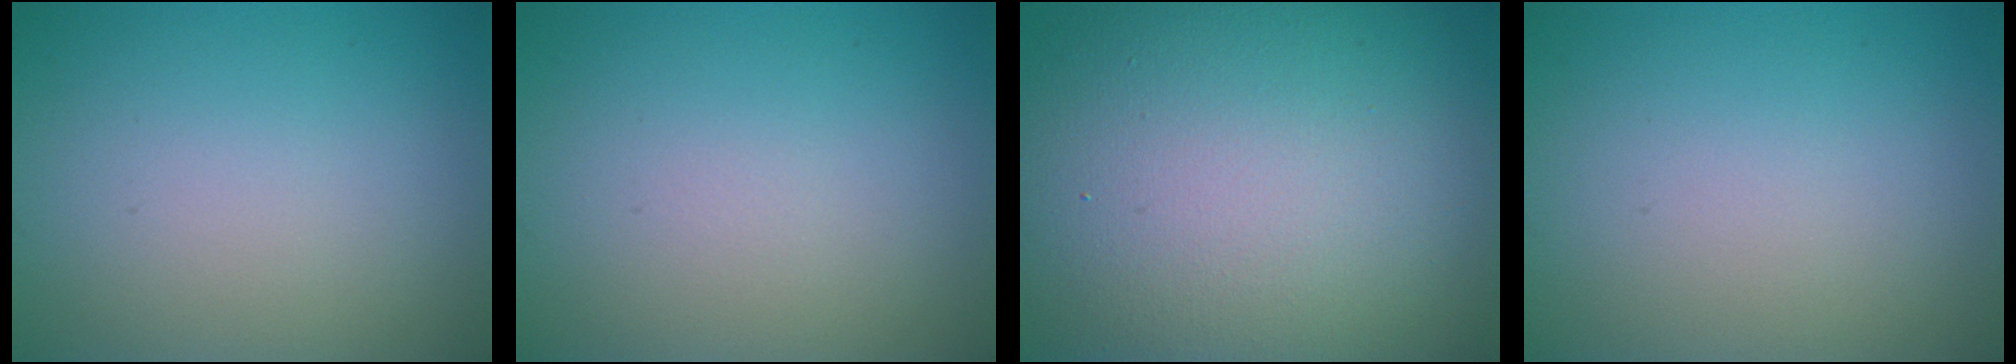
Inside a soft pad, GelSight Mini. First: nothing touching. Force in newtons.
{"total": 0.0}
{"total": 17.7, "press": 17.7, "slide": 0.9}
{"total": 0.0}